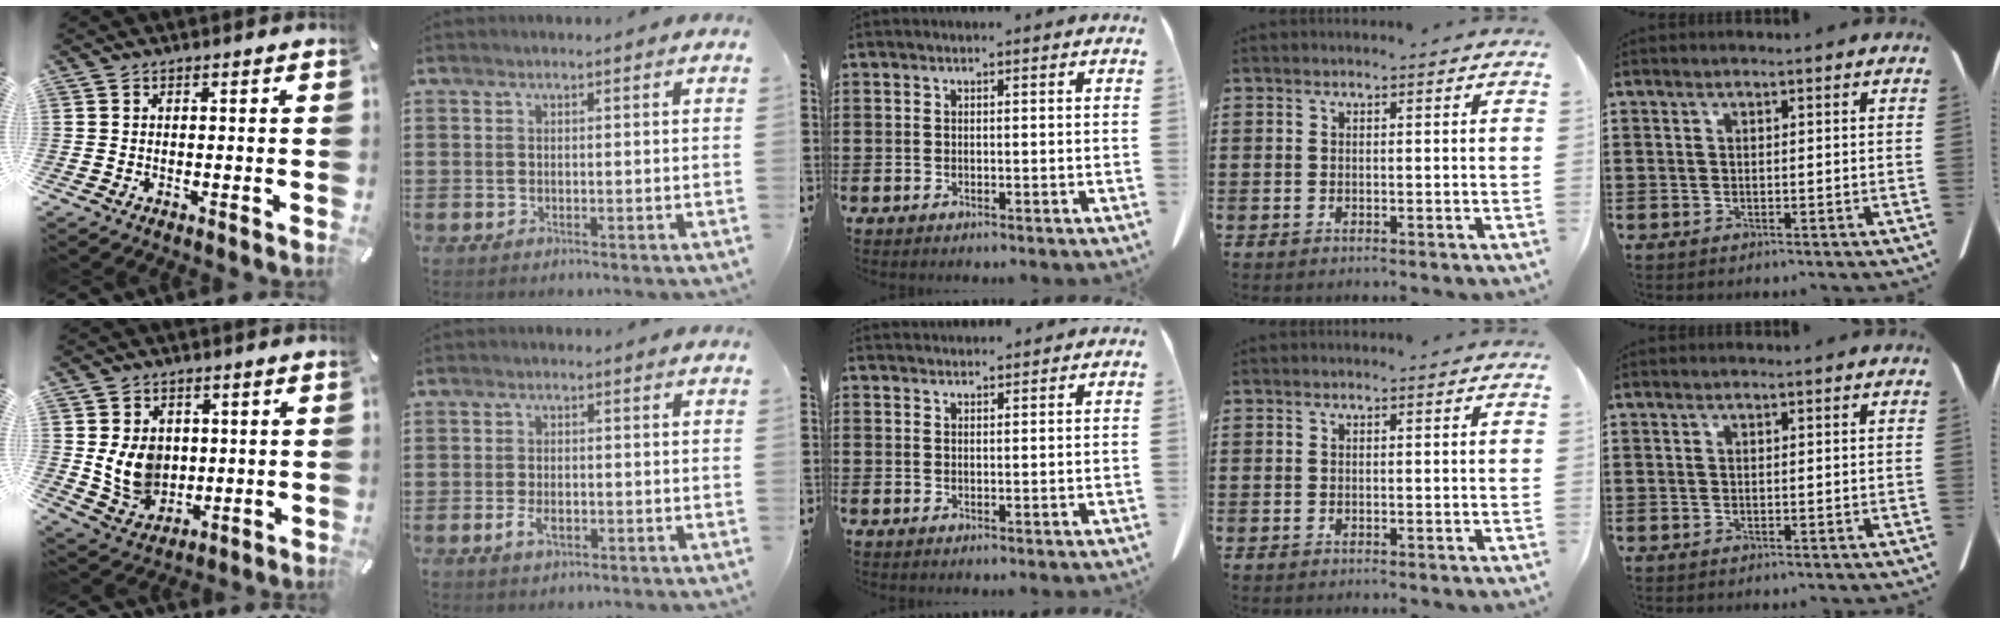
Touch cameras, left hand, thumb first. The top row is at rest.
{"thumb": {"total": 9.9, "force": [1.4, 8.5, 4.9], "torque": [-0.115, -0.009, 0.030]}, "index": {"total": 2.7, "force": [-0.8, 1.3, 2.2], "torque": [-0.055, -0.005, -0.019]}, "middle": {"total": 1.6, "force": [1.6, 0.2, 0.0], "torque": [-0.004, 0.002, 0.032]}}